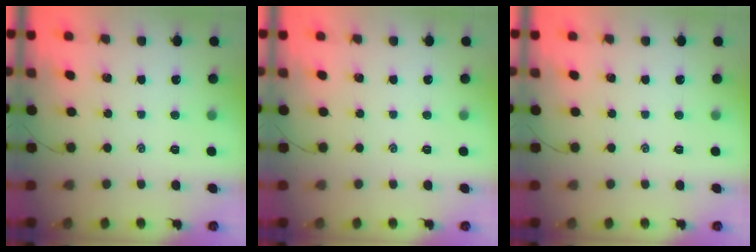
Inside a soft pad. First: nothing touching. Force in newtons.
{"total": 0.0}
{"total": 0.0}